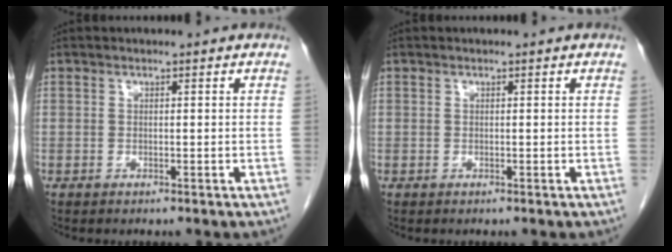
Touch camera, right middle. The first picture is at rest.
{"total": 0.0}